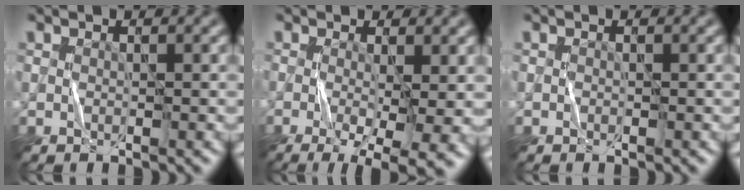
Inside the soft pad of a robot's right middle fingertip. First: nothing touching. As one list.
[{"total": 9.1, "force": [-2.4, 2.9, 8.3], "torque": [-0.109, -0.012, -0.021]}, {"total": 0.0}]